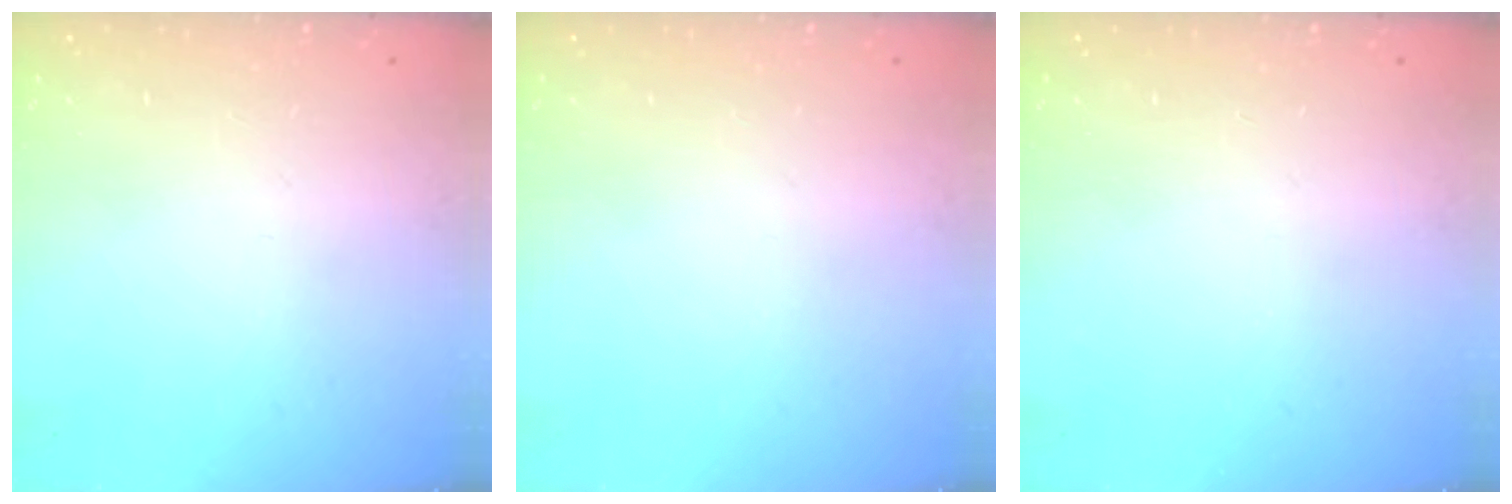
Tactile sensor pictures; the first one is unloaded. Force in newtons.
{"total": 0.0}
{"total": 0.0}